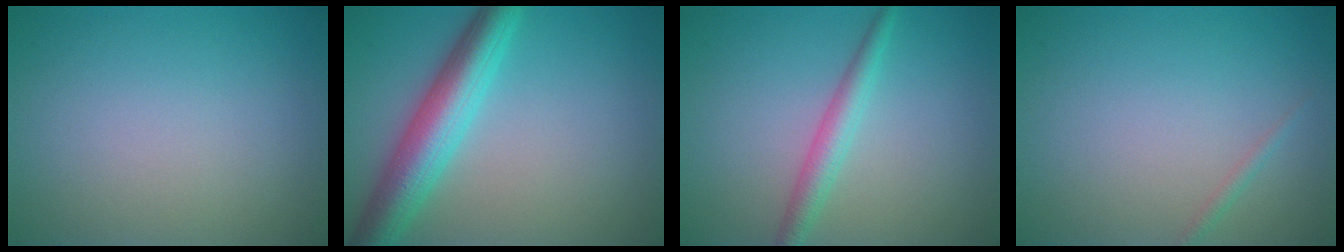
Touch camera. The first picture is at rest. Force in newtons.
{"total": 6.5, "press": 6.5, "slide": 0.2}
{"total": 2.5, "press": 2.5, "slide": 0.1}
{"total": 0.7, "press": 0.7, "slide": 0.0}